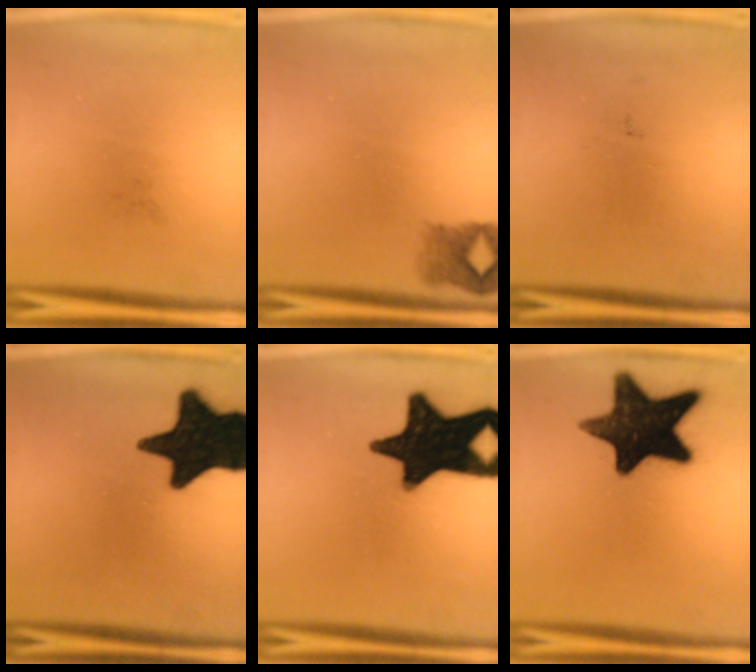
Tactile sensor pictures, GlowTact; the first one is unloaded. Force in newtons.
{"total": 2.3}
{"total": 0.0}
{"total": 18.2}
{"total": 19.3}
{"total": 17.9}